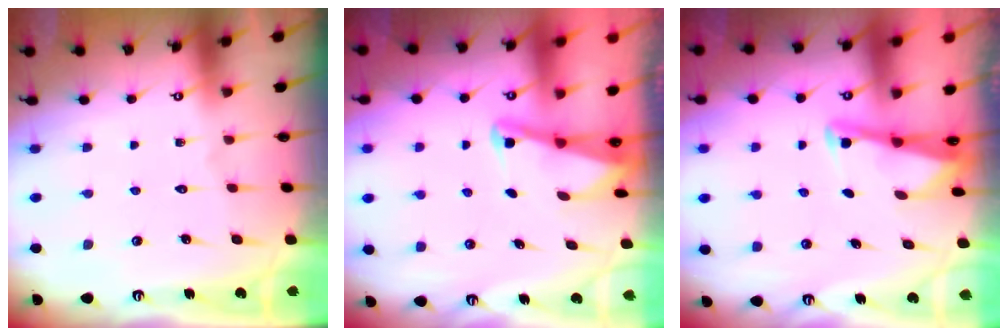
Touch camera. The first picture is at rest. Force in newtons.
{"total": 2.1, "press": 2.0, "slide": 0.4}
{"total": 2.6, "press": 2.6, "slide": 0.1}